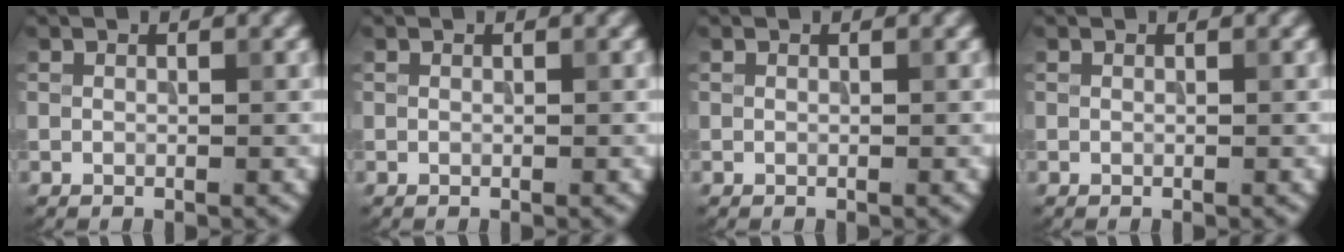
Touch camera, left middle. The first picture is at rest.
{"total": 0.0}
{"total": 0.0}
{"total": 0.0}